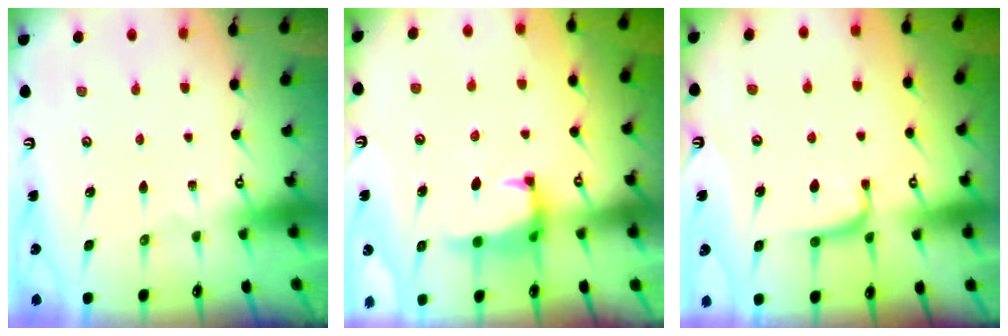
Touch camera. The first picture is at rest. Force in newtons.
{"total": 1.6, "press": 1.5, "slide": 0.6}
{"total": 0.5, "press": 0.0, "slide": 0.5}